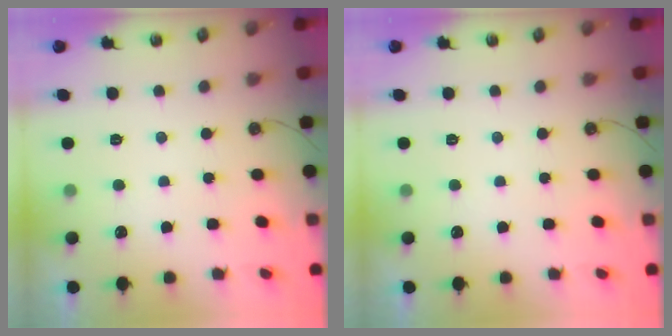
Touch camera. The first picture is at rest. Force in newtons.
{"total": 0.0}